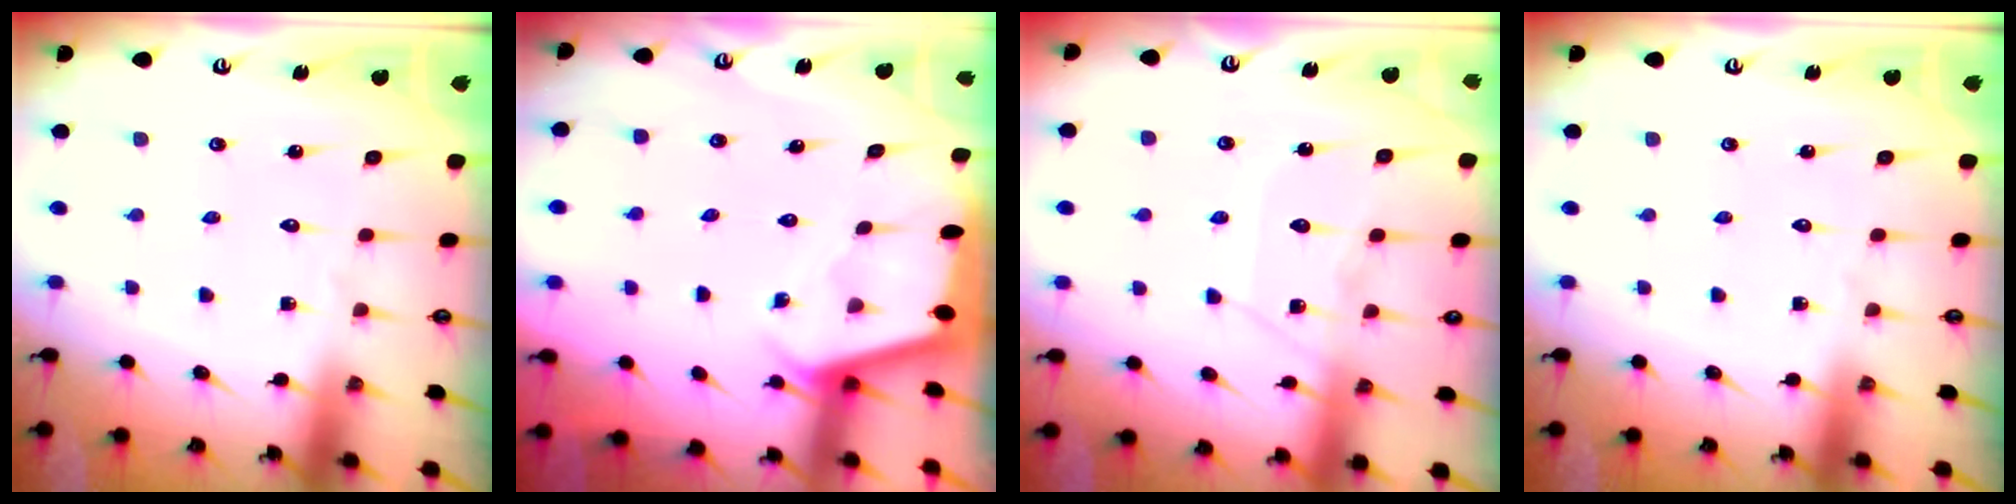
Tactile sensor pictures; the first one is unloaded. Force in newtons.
{"total": 2.2, "press": 2.2, "slide": 0.1}
{"total": 9.9, "press": 9.9, "slide": 0.9}
{"total": 0.0}